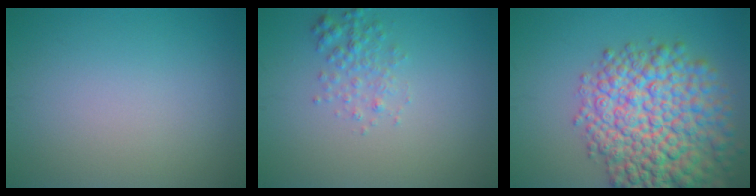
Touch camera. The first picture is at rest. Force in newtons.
{"total": 2.0, "press": 2.0, "slide": 0.1}
{"total": 11.9, "press": 11.9, "slide": 0.3}